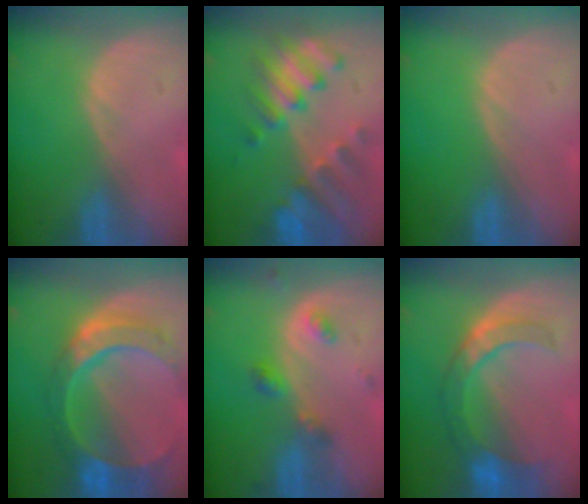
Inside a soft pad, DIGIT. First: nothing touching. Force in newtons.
{"total": 8.9, "press": 8.3, "slide": 3.5}
{"total": 0.0}
{"total": 11.0, "press": 9.3, "slide": 5.9}
{"total": 3.9, "press": 3.9, "slide": 0.7}
{"total": 7.9, "press": 7.4, "slide": 2.6}